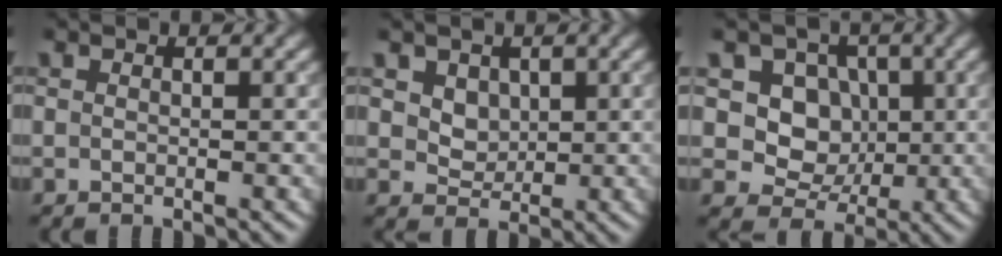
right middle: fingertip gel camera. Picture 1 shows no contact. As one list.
[{"total": 3.4, "force": [1.6, 2.5, 1.6], "torque": [-0.046, -0.005, 0.043]}, {"total": 7.2, "force": [1.9, 6.0, 3.5], "torque": [-0.049, 0.004, 0.026]}]